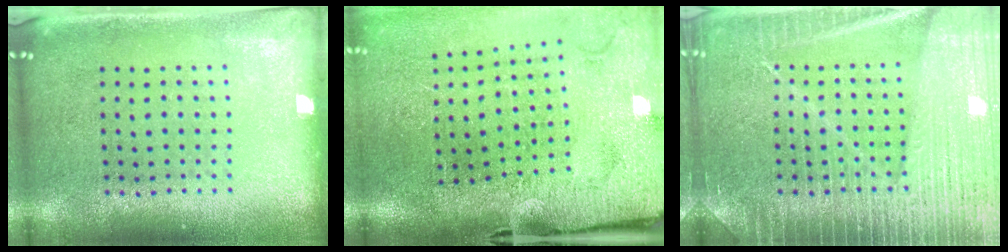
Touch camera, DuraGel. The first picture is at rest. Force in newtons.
{"total": 4.5, "press": 3.5, "slide": 2.9}
{"total": 6.8, "press": 6.7, "slide": 0.8}